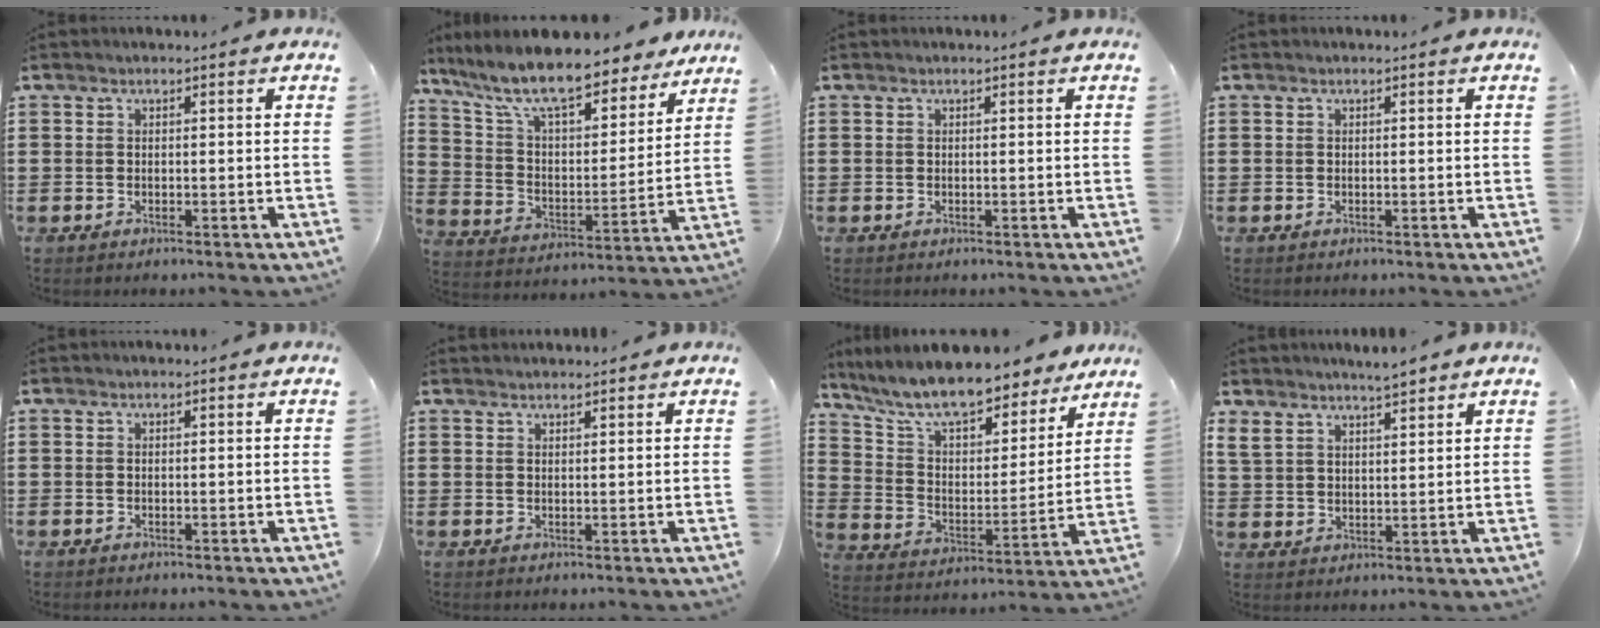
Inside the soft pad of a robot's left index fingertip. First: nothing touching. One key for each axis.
{"total": 11.3, "fx": 9.8, "fy": 1.7, "fz": 5.5, "tx": -0.146, "ty": -0.053, "tz": 0.169}
{"total": 0.0}
{"total": 0.0}
{"total": 0.0}
{"total": 1.2, "fx": 1.2, "fy": 0.1, "fz": 0.1, "tx": -0.003, "ty": 0.000, "tz": 0.023}
{"total": 10.5, "fx": 9.5, "fy": 1.7, "fz": 4.0, "tx": -0.121, "ty": -0.058, "tz": 0.167}
{"total": 4.9, "fx": 4.6, "fy": 1.3, "fz": 1.2, "tx": -0.039, "ty": -0.009, "tz": 0.086}